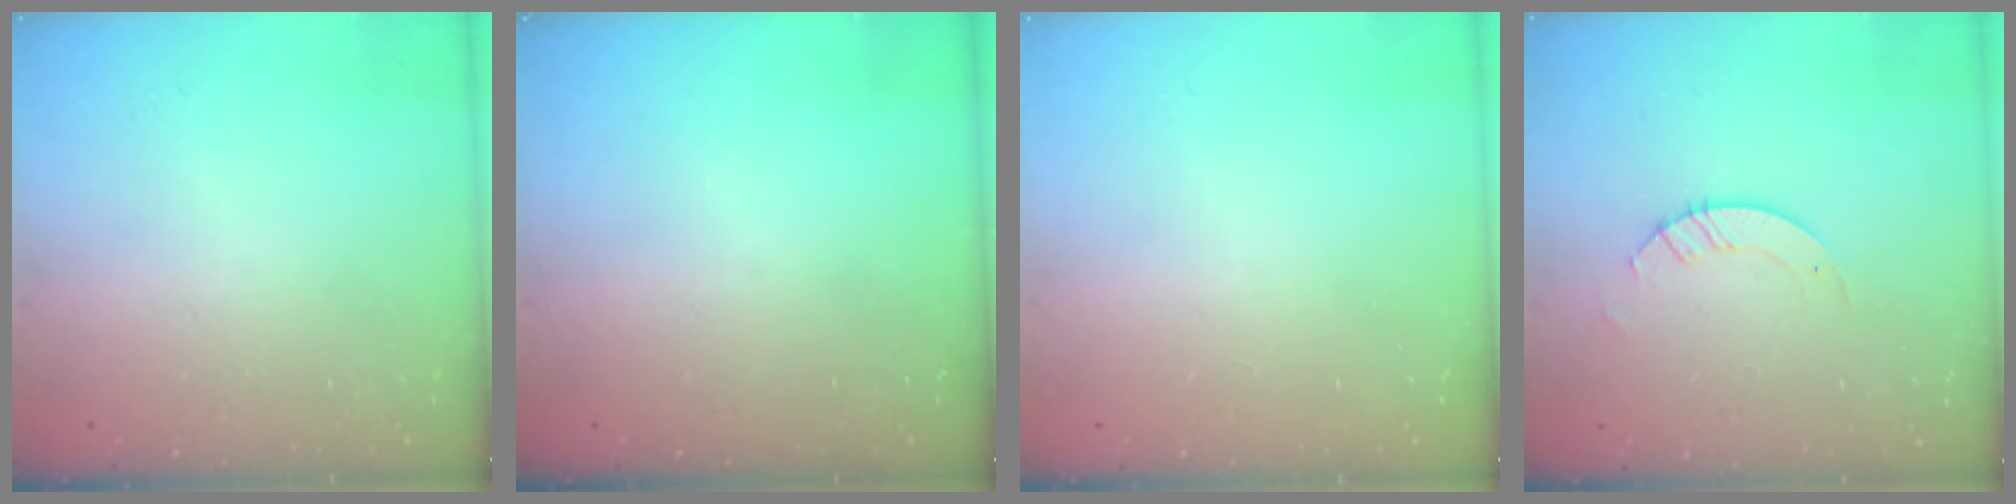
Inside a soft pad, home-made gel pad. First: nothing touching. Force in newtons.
{"total": 0.0}
{"total": 0.0}
{"total": 2.9, "press": 2.9, "slide": 0.3}